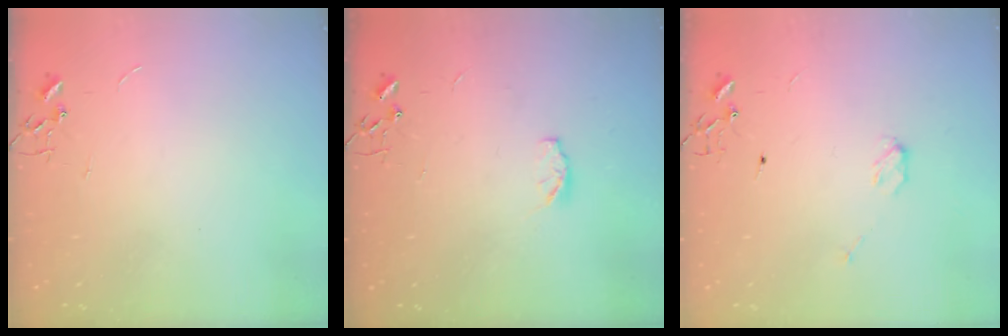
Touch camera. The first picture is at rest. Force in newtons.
{"total": 4.5, "press": 4.4, "slide": 0.5}
{"total": 4.0, "press": 3.9, "slide": 0.3}